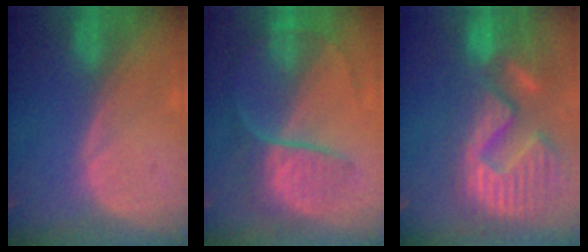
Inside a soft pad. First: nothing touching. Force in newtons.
{"total": 7.6, "press": 7.0, "slide": 2.9}
{"total": 15.1, "press": 12.7, "slide": 8.2}